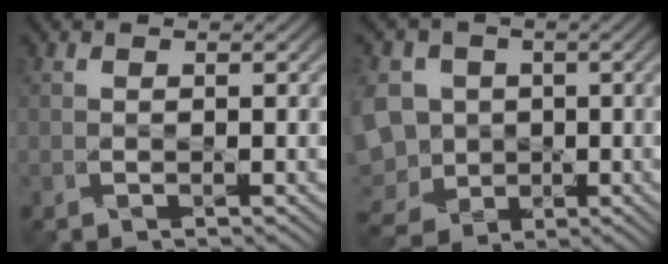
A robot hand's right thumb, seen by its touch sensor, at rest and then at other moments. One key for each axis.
{"total": 9.8, "fx": -0.7, "fy": 8.6, "fz": 4.6, "tx": -0.160, "ty": -0.012, "tz": -0.029}